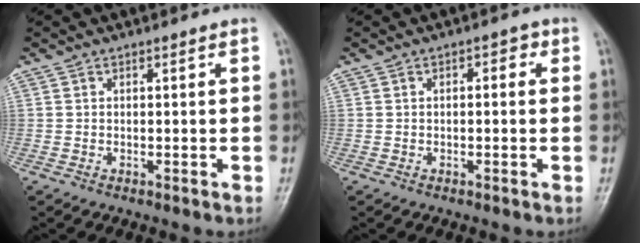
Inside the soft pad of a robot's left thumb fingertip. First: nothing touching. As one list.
[{"total": 2.1, "force": [0.4, 1.2, 1.8], "torque": [-0.013, 0.007, -0.002]}]